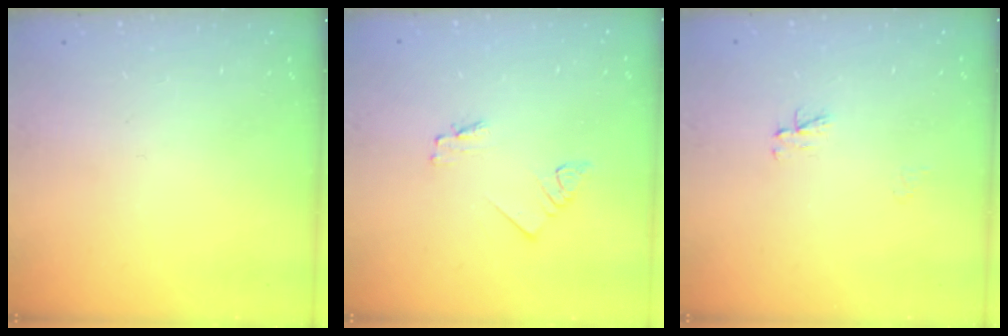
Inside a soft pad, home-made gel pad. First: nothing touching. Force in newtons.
{"total": 1.8, "press": 1.7, "slide": 0.2}
{"total": 3.0, "press": 3.0, "slide": 0.4}